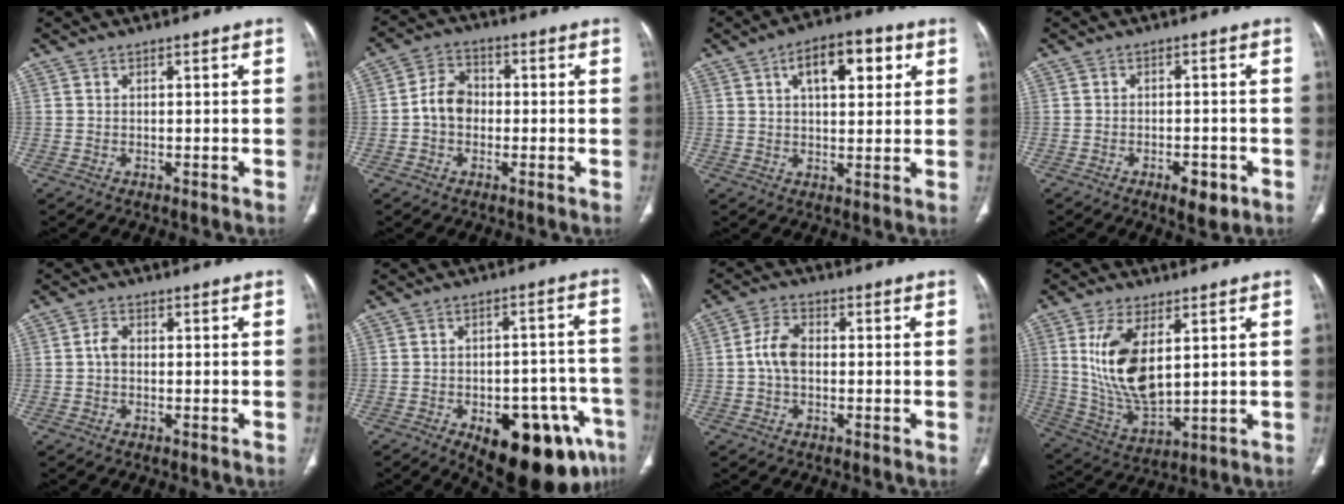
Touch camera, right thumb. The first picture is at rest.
{"total": 6.3, "force": [-0.7, 5.0, 3.8], "torque": [-0.050, 0.021, -0.024]}
{"total": 11.1, "force": [4.1, 5.3, 8.8], "torque": [-0.105, 0.006, 0.061]}
{"total": 4.7, "force": [-2.4, 2.2, 3.5], "torque": [-0.040, 0.007, -0.028]}
{"total": 2.2, "force": [-0.2, 1.6, 1.5], "torque": [-0.024, 0.006, -0.009]}
{"total": 20.0, "force": [-9.9, 9.2, 14.8], "torque": [-0.137, 0.048, -0.119]}
{"total": 5.3, "force": [-0.3, 3.4, 4.1], "torque": [-0.080, 0.014, -0.013]}
{"total": 14.3, "force": [3.8, 6.9, 12.0], "torque": [-0.230, -0.025, 0.089]}